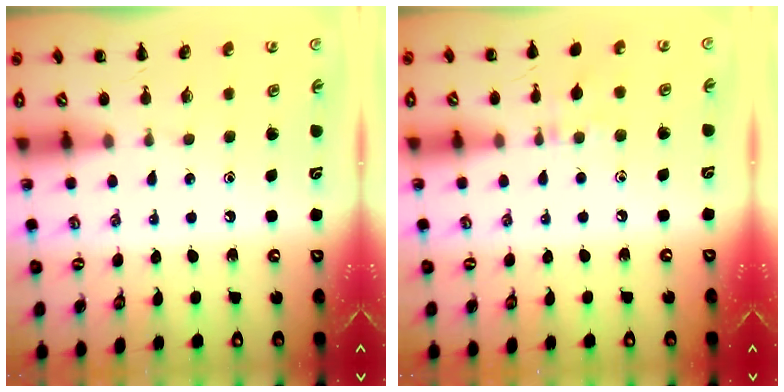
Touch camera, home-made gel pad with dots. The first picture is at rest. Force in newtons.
{"total": 6.0, "press": 5.7, "slide": 1.9}